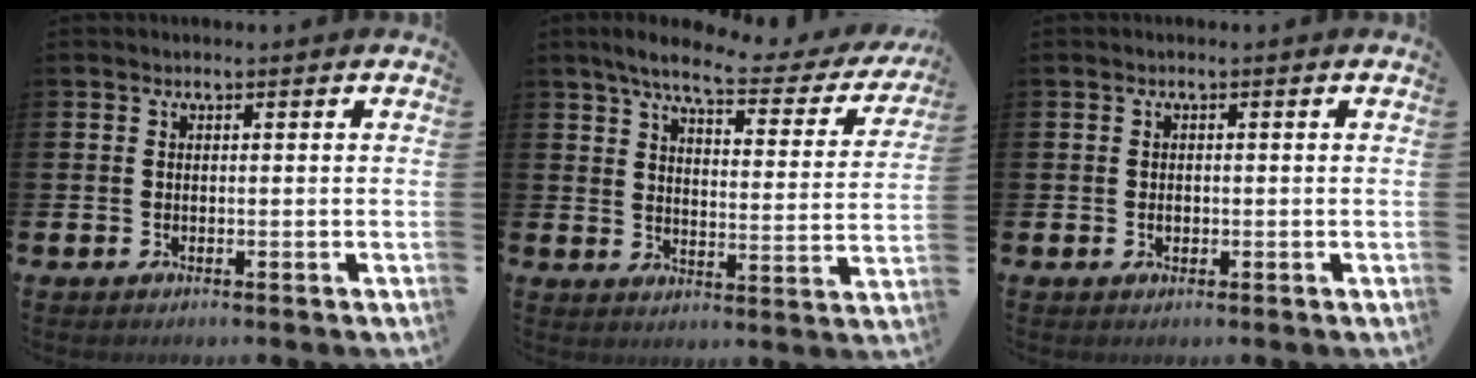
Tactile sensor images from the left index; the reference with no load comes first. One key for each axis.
{"total": 7.0, "fx": 5.8, "fy": 1.2, "fz": 3.6, "tx": -0.083, "ty": -0.033, "tz": 0.092}
{"total": 0.9, "fx": -0.1, "fy": 0.7, "fz": 0.6, "tx": -0.010, "ty": 0.006, "tz": -0.004}